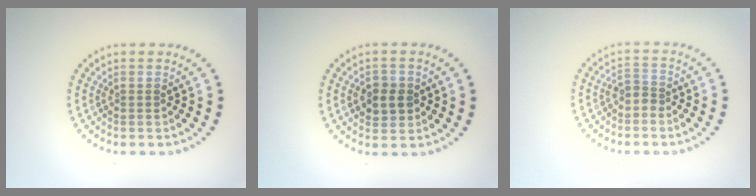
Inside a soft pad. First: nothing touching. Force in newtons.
{"total": 2.5, "press": 2.5, "slide": 0.5}
{"total": 1.6, "press": 1.2, "slide": 1.0}